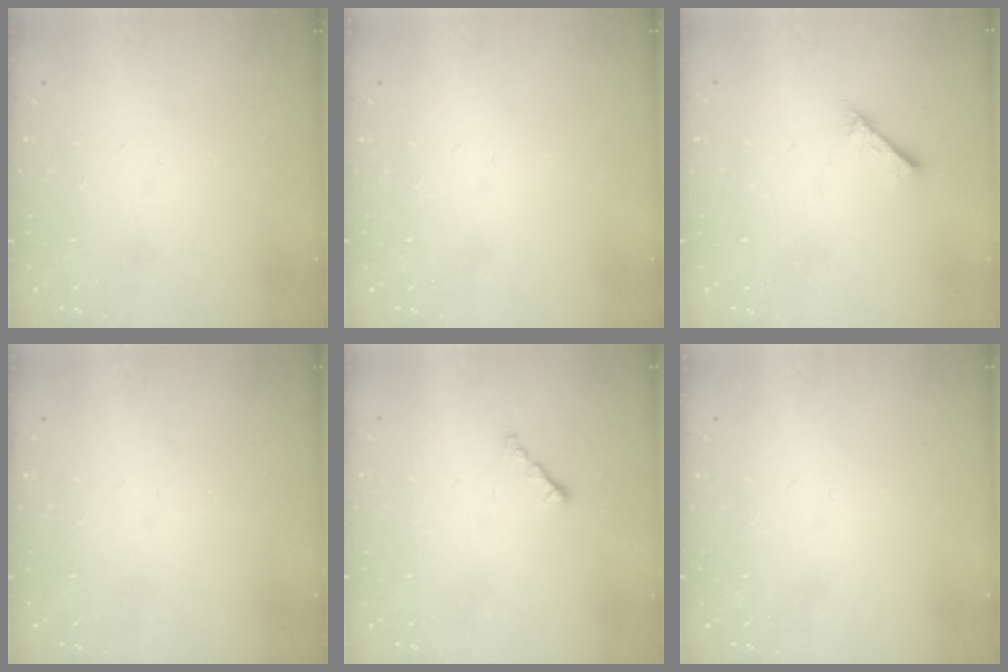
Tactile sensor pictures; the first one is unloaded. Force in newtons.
{"total": 0.0}
{"total": 2.3, "press": 2.3, "slide": 0.3}
{"total": 0.0}
{"total": 0.8, "press": 0.7, "slide": 0.4}
{"total": 0.0}